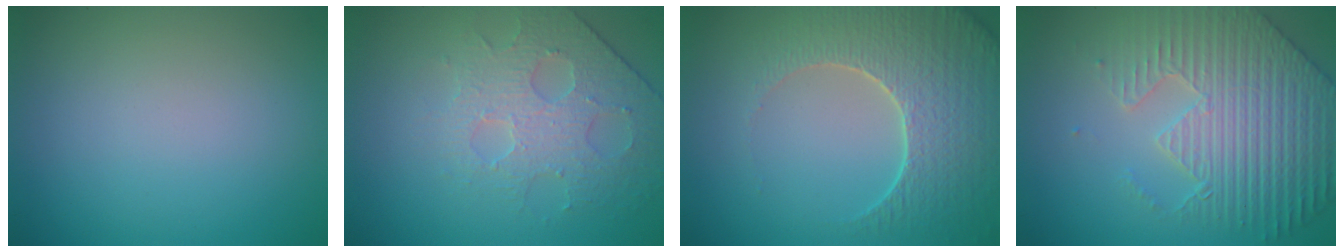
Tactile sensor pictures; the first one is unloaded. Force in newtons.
{"total": 4.1, "press": 3.6, "slide": 1.9}
{"total": 6.1, "press": 5.2, "slide": 3.2}
{"total": 6.3, "press": 5.5, "slide": 3.2}